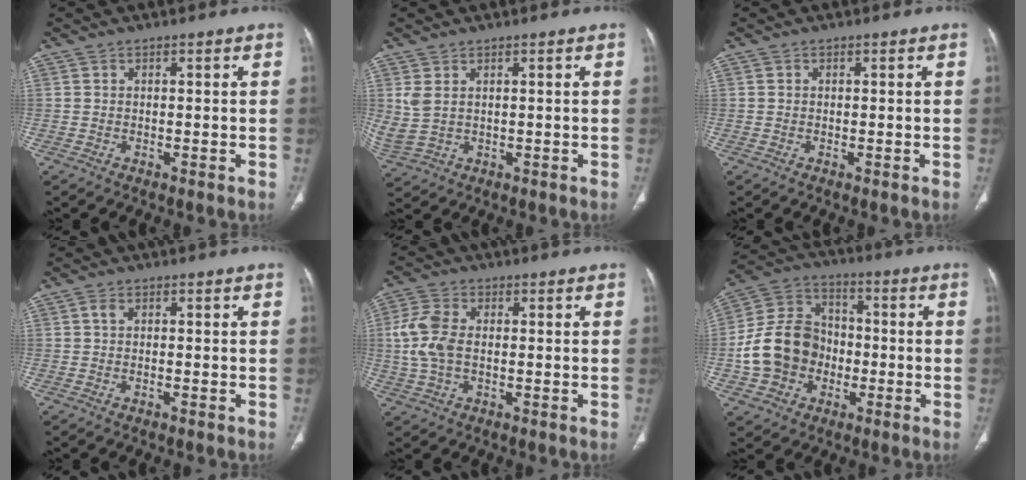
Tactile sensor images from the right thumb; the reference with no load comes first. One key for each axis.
{"total": 4.4, "fx": 1.4, "fy": 2.6, "fz": 3.3, "tx": -0.089, "ty": -0.001, "tz": 0.042}
{"total": 0.0}
{"total": 1.3, "fx": -0.1, "fy": 0.7, "fz": 1.1, "tx": -0.029, "ty": 0.007, "tz": -0.002}
{"total": 8.1, "fx": 0.0, "fy": 4.9, "fz": 6.5, "tx": -0.155, "ty": 0.009, "tz": -0.002}
{"total": 14.8, "fx": -3.0, "fy": 12.4, "fz": 7.6, "tx": -0.122, "ty": 0.035, "tz": -0.058}